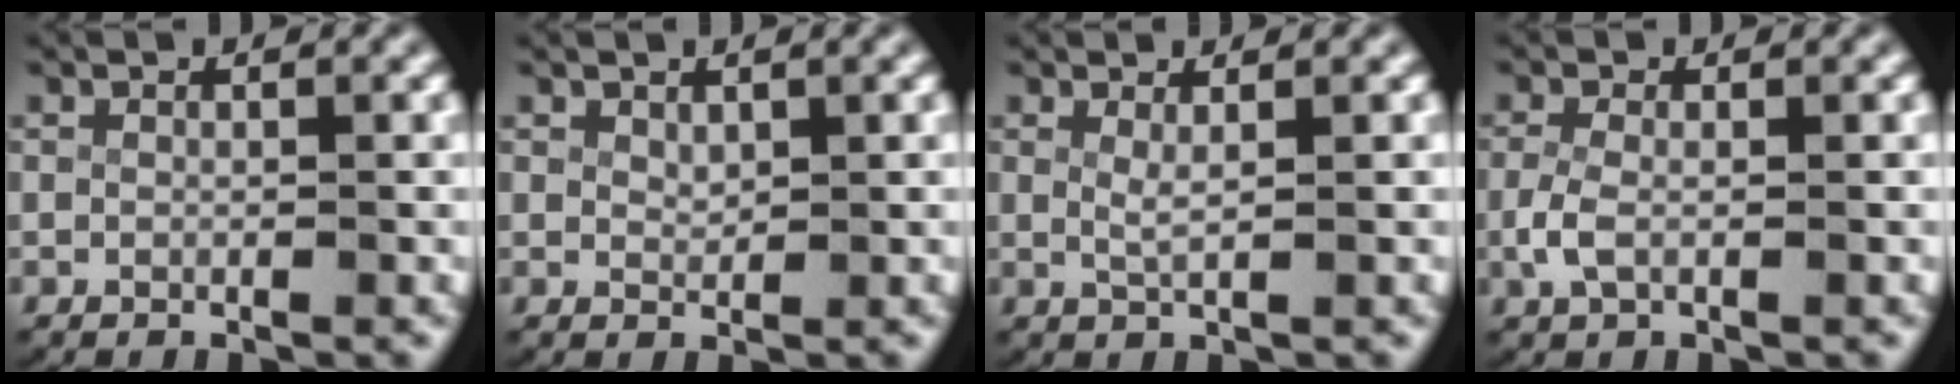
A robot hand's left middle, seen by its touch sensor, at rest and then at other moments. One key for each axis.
{"total": 0.9, "fx": 0.8, "fy": 0.2, "fz": 0.3, "tx": -0.009, "ty": -0.010, "tz": 0.024}
{"total": 1.2, "fx": 0.6, "fy": -0.2, "fz": 1.0, "tx": -0.030, "ty": -0.014, "tz": 0.021}
{"total": 1.9, "fx": -0.4, "fy": 0.9, "fz": 1.6, "tx": -0.052, "ty": -0.010, "tz": -0.002}